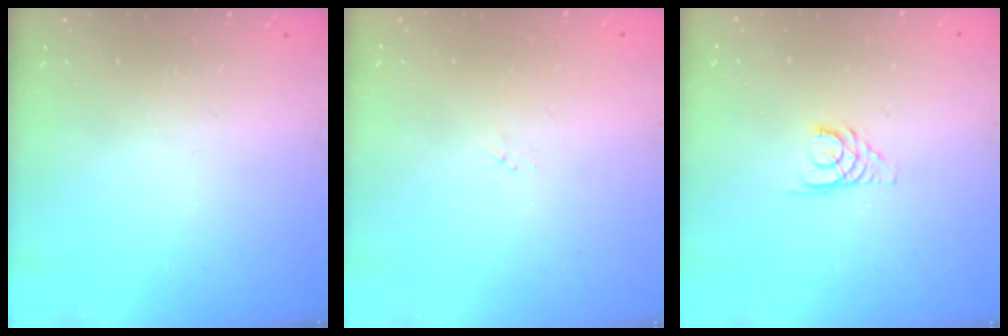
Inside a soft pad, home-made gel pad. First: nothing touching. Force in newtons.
{"total": 1.9, "press": 1.9, "slide": 0.3}
{"total": 4.2, "press": 4.2, "slide": 0.4}